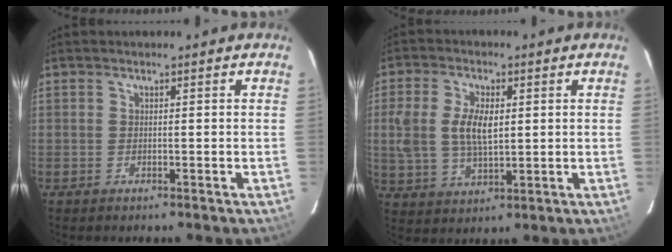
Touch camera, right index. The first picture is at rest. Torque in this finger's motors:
{"motor_torque": [0.31, 0.00, 0.26, 0.10]}